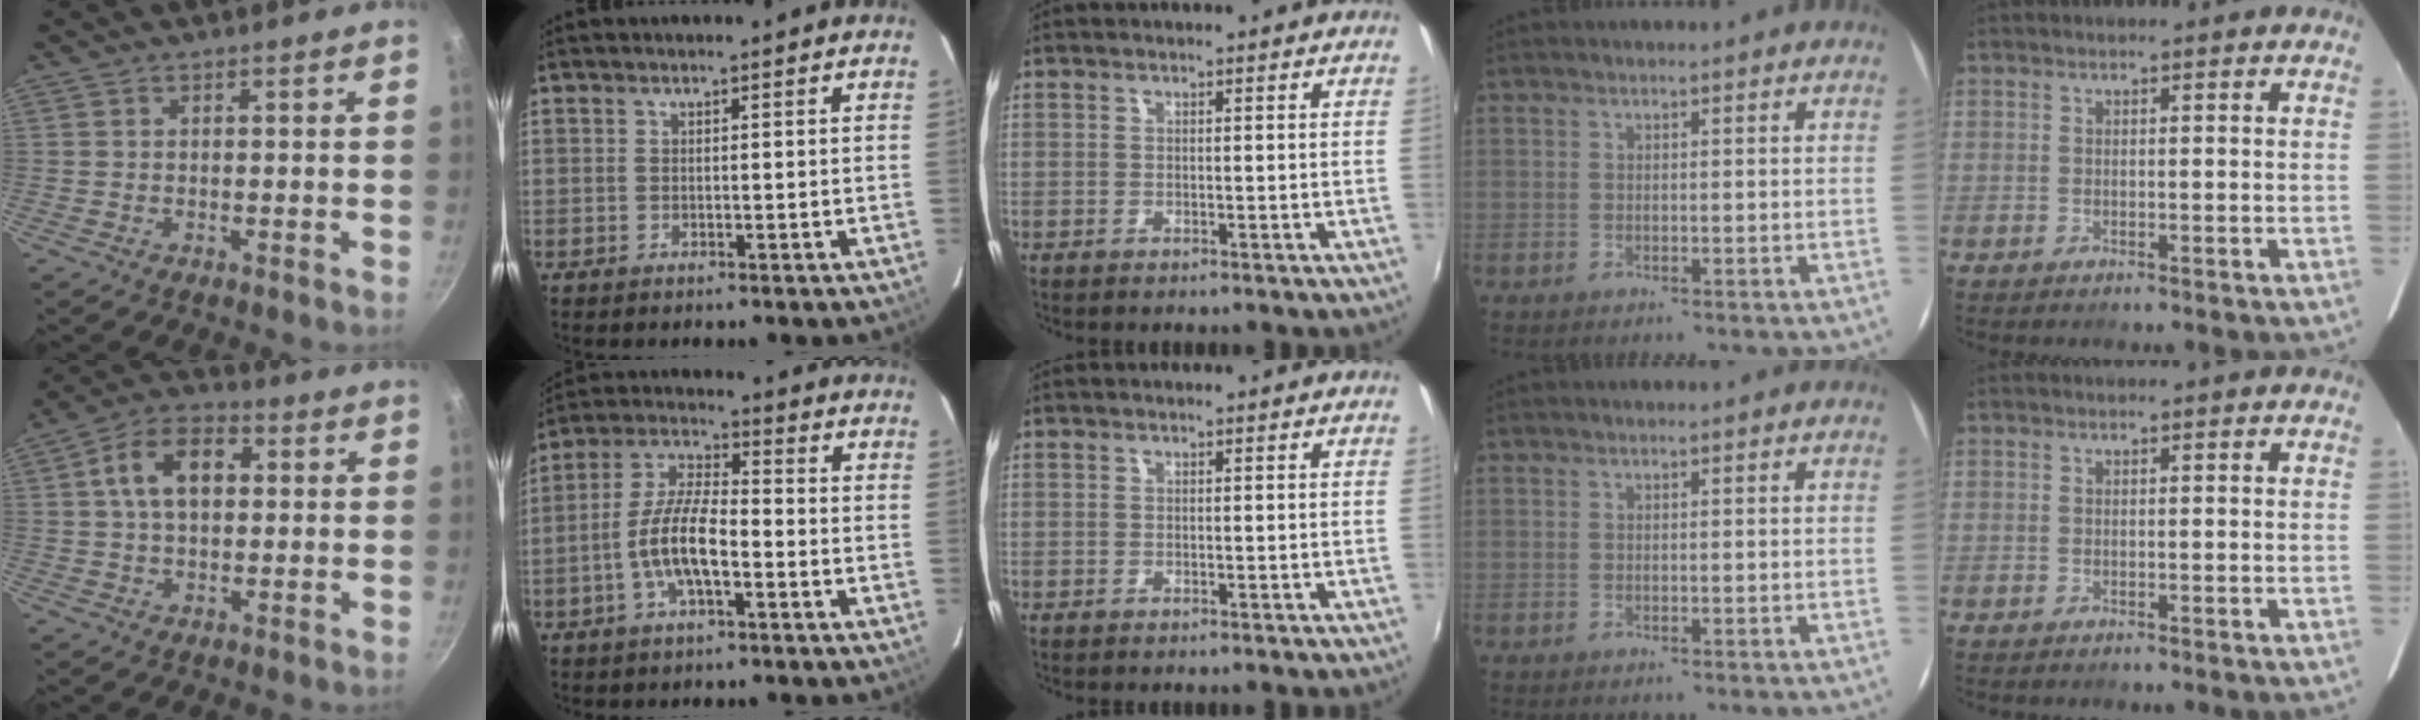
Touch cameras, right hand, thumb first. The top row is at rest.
{"thumb": {"total": 11.4, "force": [2.0, 7.4, 8.5], "torque": [-0.118, 0.025, 0.020]}, "index": {"total": 10.2, "force": [-3.5, 3.2, 9.0], "torque": [-0.189, 0.006, -0.067]}}